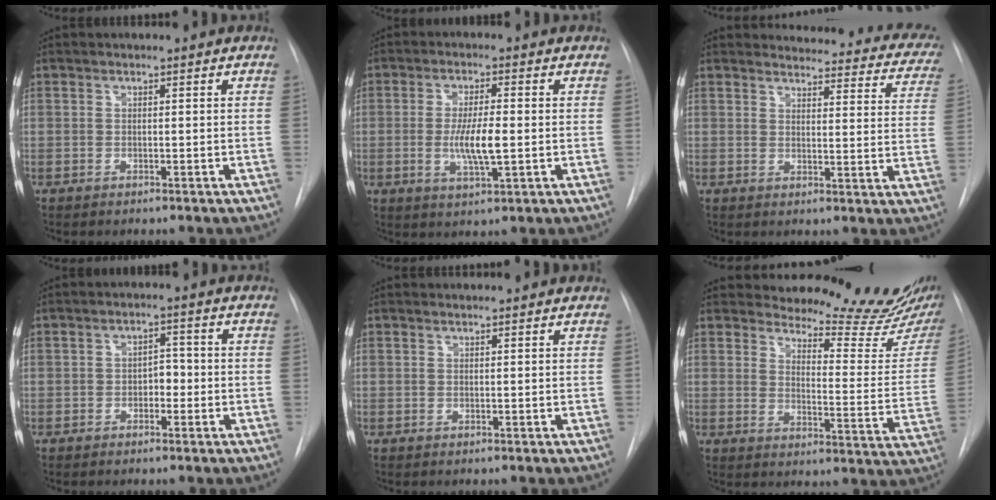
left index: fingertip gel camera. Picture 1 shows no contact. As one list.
[{"total": 6.5, "force": [-1.5, 1.0, 6.3], "torque": [-0.122, -0.015, -0.023]}, {"total": 20.8, "force": [19.5, 5.2, 4.9], "torque": [-0.034, -0.075, 0.193]}, {"total": 2.8, "force": [-1.5, 1.6, 1.8], "torque": [-0.020, 0.002, -0.024]}, {"total": 0.7, "force": [0.7, 0.0, 0.0], "torque": [-0.008, 0.007, 0.012]}, {"total": 17.0, "force": [15.7, 1.5, 6.1], "torque": [-0.071, -0.113, 0.181]}]